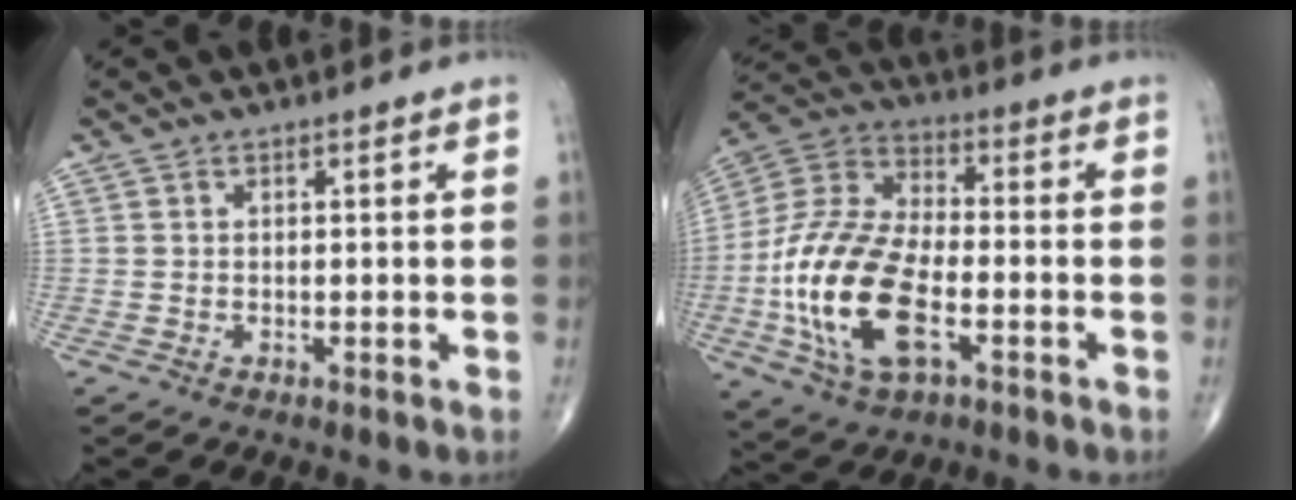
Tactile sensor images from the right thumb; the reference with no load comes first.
{"total": 20.2, "force": [-5.5, 10.3, 16.5], "torque": [-0.339, 0.020, -0.101]}